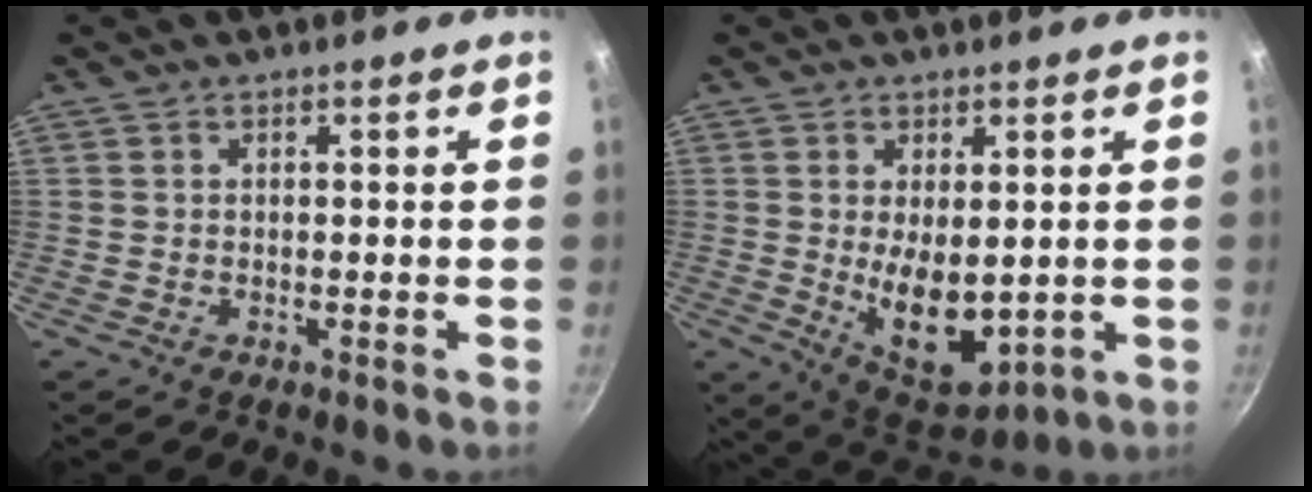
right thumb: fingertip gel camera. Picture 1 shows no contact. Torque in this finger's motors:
{"motor_torque": [-0.43, 0.98, 0.71, 0.90, 0.21]}